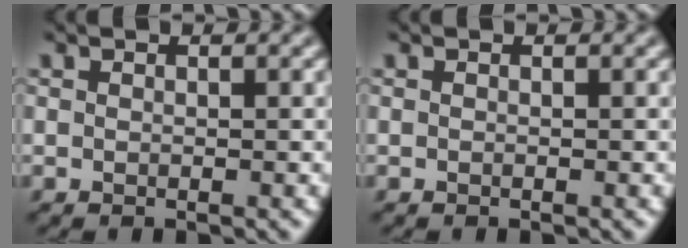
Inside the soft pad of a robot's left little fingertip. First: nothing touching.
{"total": 0.0}